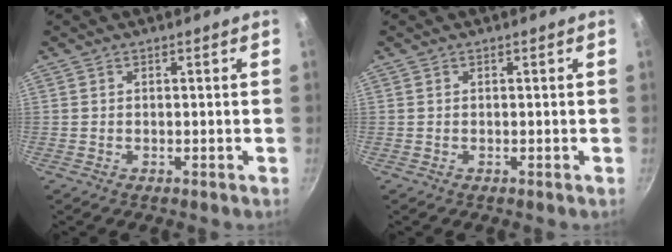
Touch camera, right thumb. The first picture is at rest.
{"total": 0.0}